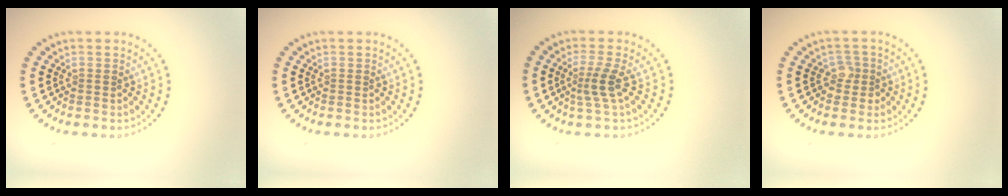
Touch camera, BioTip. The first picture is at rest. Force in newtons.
{"total": 0.0}
{"total": 2.4, "press": 1.7, "slide": 1.6}
{"total": 1.7, "press": 1.4, "slide": 1.0}